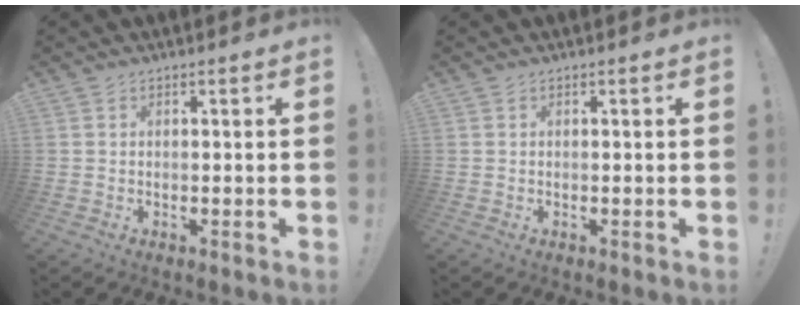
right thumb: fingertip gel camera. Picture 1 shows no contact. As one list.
[{"total": 0.0}]